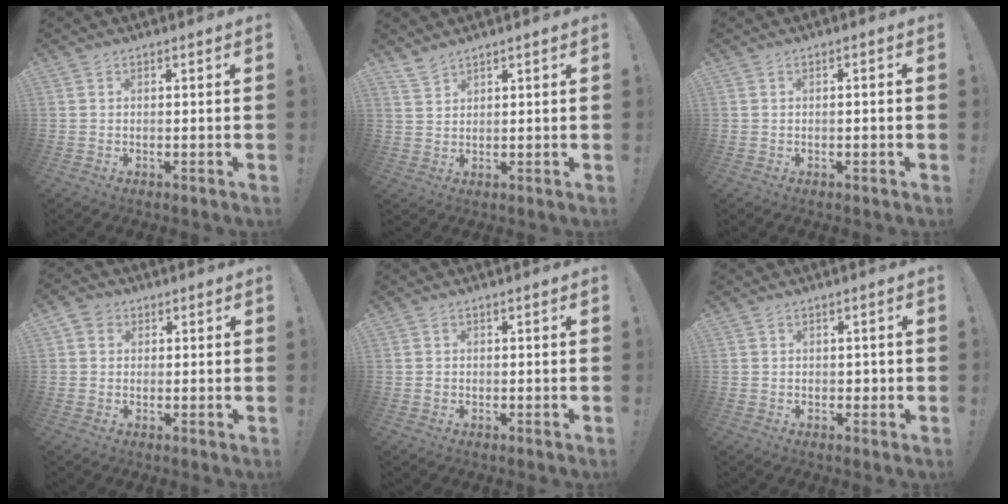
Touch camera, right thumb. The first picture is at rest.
{"total": 3.5, "force": [3.2, 0.9, 0.9], "torque": [-0.014, -0.017, 0.060]}
{"total": 1.2, "force": [-0.6, 0.0, 1.0], "torque": [-0.024, 0.004, -0.010]}
{"total": 3.4, "force": [1.1, 3.0, 0.8], "torque": [-0.012, 0.005, 0.021]}
{"total": 0.6, "force": [-0.2, 0.5, 0.1], "torque": [-0.010, 0.005, -0.003]}
{"total": 1.4, "force": [-0.2, 1.3, 0.6], "torque": [-0.008, 0.004, -0.004]}